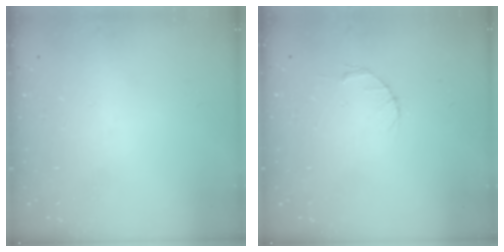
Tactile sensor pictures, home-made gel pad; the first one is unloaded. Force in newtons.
{"total": 2.7, "press": 2.7, "slide": 0.4}